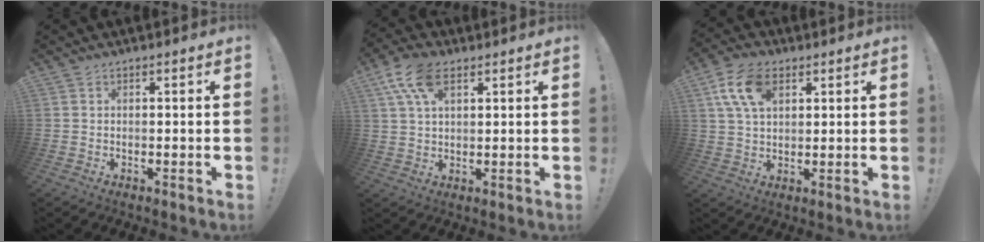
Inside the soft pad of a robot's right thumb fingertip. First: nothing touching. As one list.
[{"total": 10.8, "force": [5.0, 5.7, 7.7], "torque": [-0.143, -0.004, 0.095]}, {"total": 12.0, "force": [4.8, 7.2, 8.3], "torque": [-0.153, -0.005, 0.090]}]